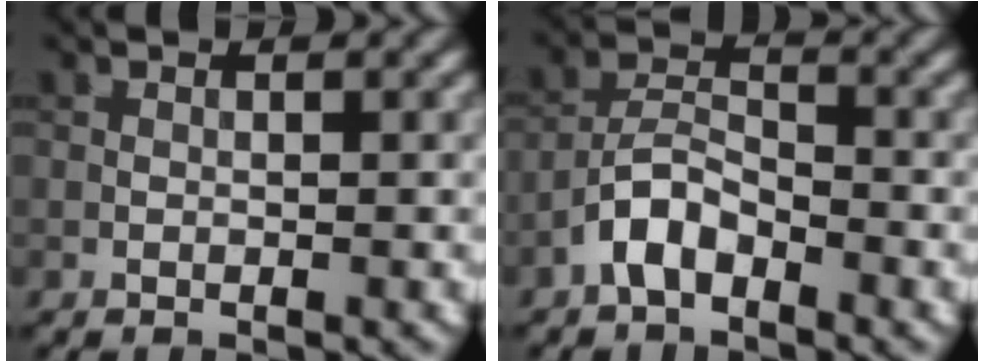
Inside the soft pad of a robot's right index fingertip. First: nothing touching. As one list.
[{"total": 3.4, "force": [-2.3, 1.5, 2.1], "torque": [-0.039, 0.014, -0.052]}]